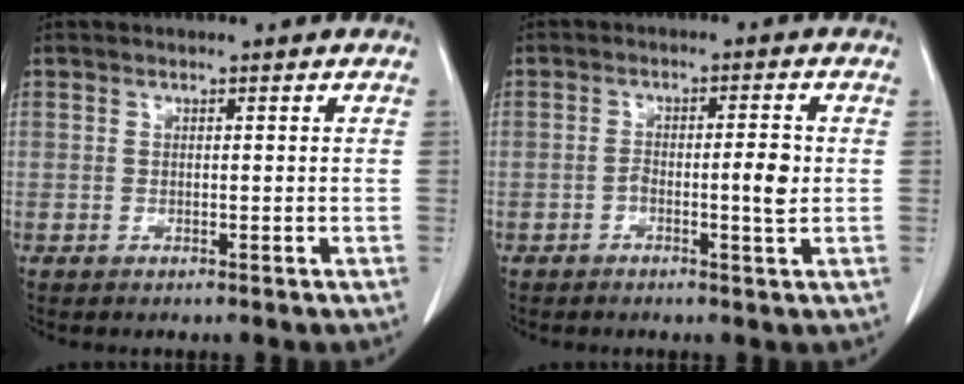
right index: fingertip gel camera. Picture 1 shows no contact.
{"total": 3.9, "force": [-0.7, 0.6, 3.8], "torque": [-0.060, 0.007, -0.008]}